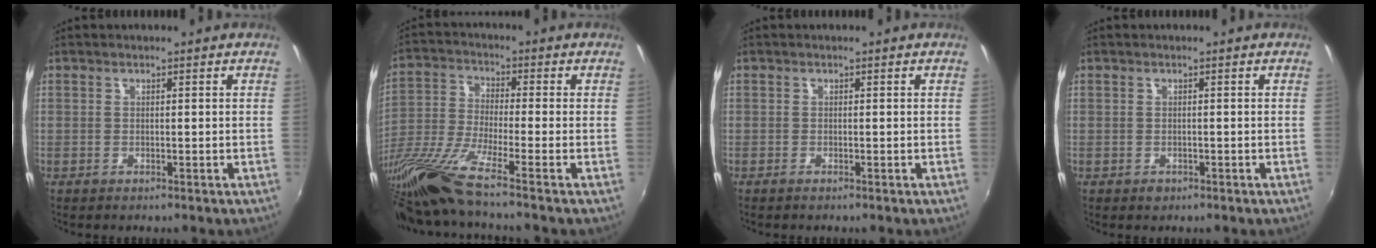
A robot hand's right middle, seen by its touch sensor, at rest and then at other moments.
{"total": 13.2, "force": [-10.3, -1.2, 8.1], "torque": [-0.164, -0.044, -0.201]}
{"total": 0.6, "force": [-0.4, -0.1, 0.4], "torque": [-0.009, -0.003, -0.009]}
{"total": 1.1, "force": [-0.7, 0.8, 0.4], "torque": [-0.007, -0.004, -0.009]}